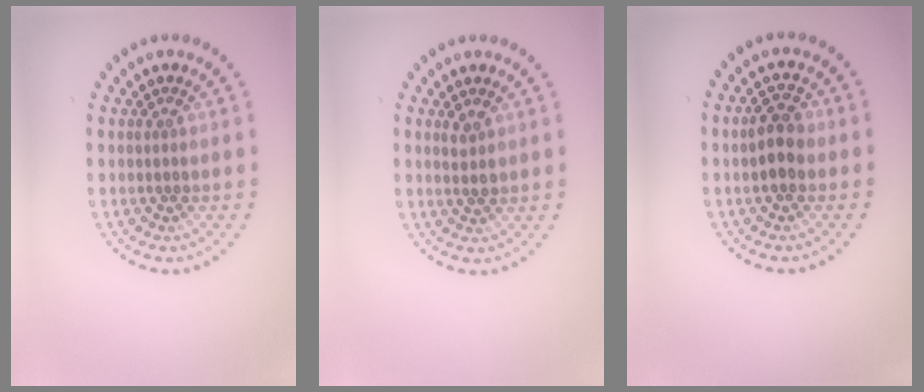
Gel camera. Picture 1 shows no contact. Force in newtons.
{"total": 1.5, "press": 1.4, "slide": 0.6}
{"total": 2.5, "press": 2.5, "slide": 0.3}